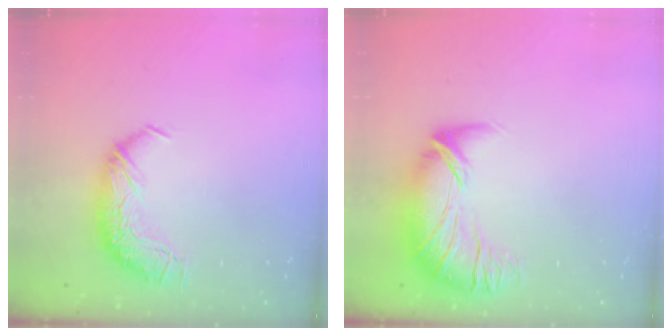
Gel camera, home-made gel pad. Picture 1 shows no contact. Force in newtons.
{"total": 2.5, "press": 0.1, "slide": 2.5}